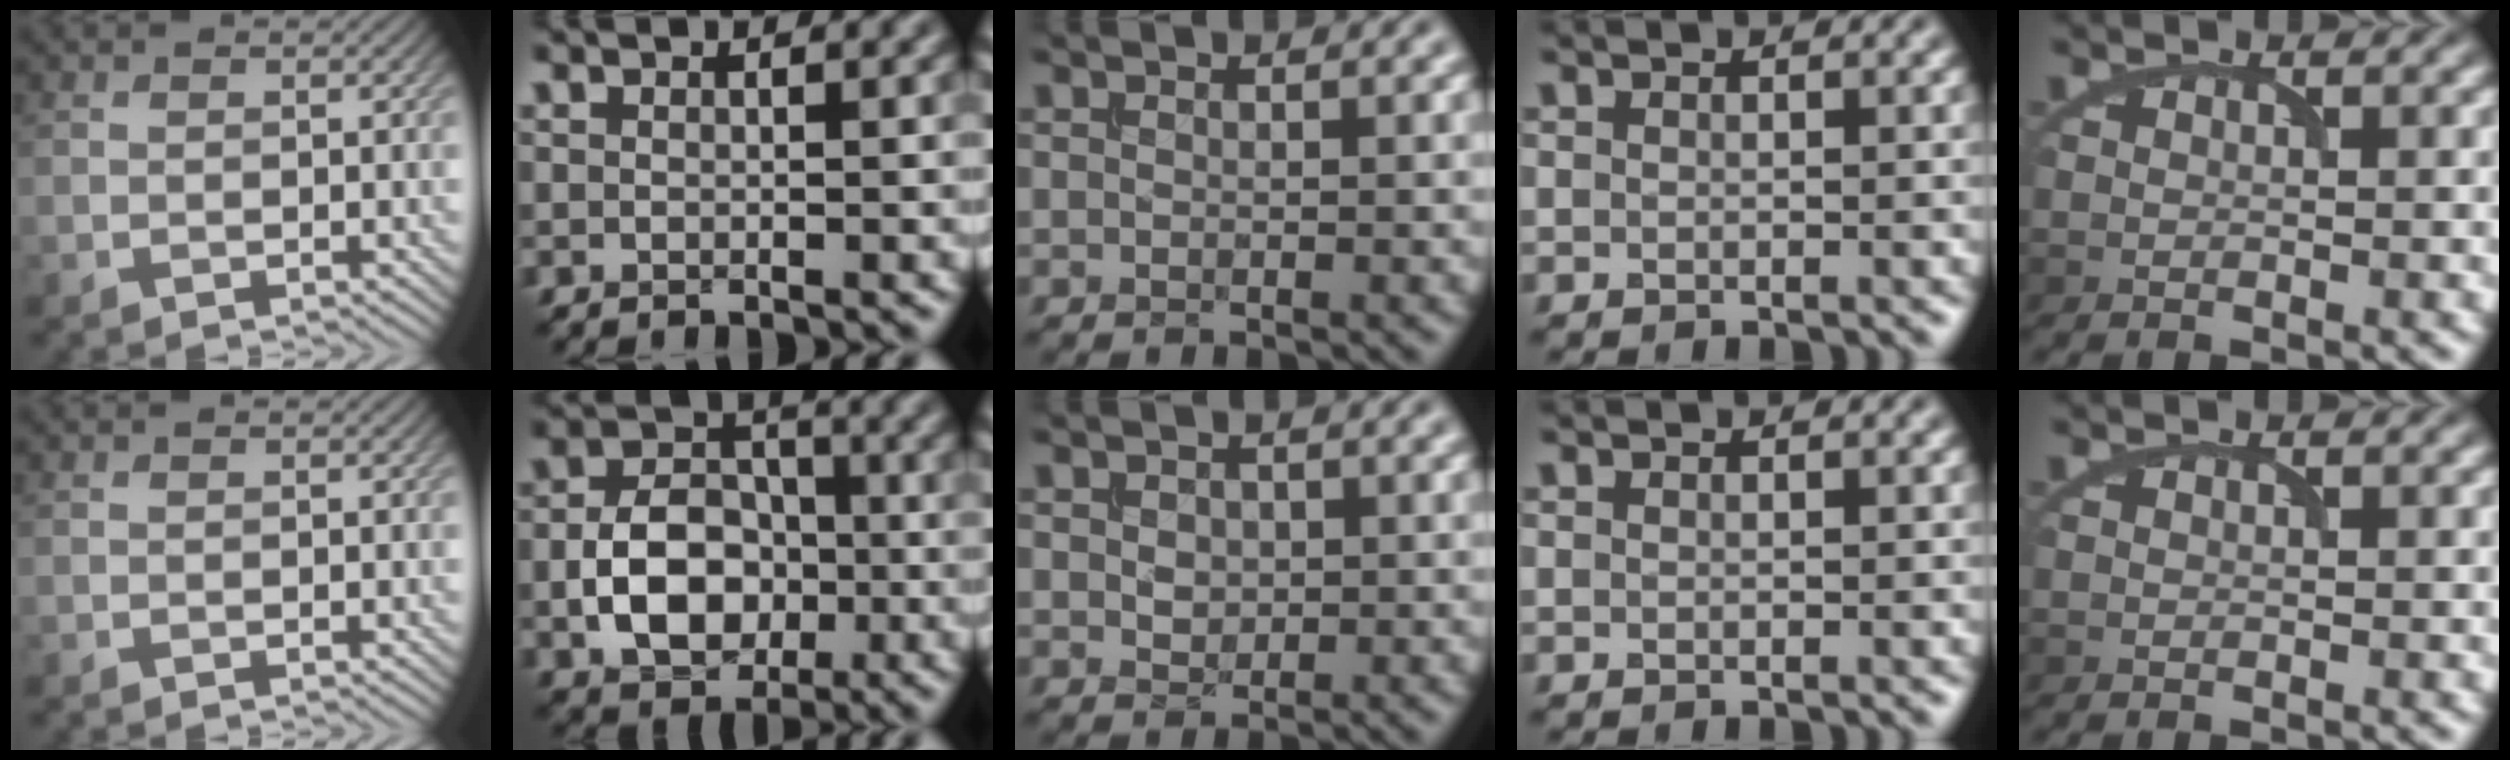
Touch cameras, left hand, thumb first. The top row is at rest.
{"index": {"total": 6.4, "force": [-1.7, 4.5, 4.2], "torque": [-0.074, 0.001, -0.030]}, "middle": {"total": 1.3, "force": [0.2, 1.1, 0.7], "torque": [-0.017, -0.002, 0.005]}}